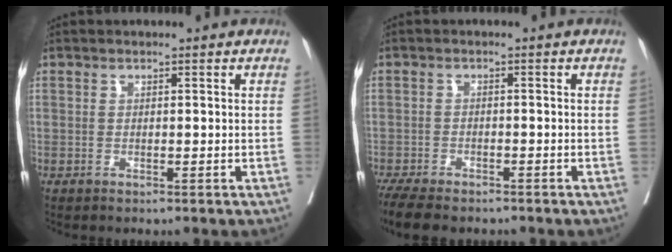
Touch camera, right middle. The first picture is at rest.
{"total": 8.6, "force": [-7.1, 2.5, 4.1], "torque": [-0.070, -0.013, -0.110]}